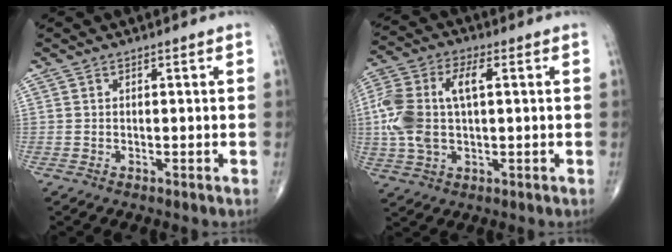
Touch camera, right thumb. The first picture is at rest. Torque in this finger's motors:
{"motor_torque": [1.66, 1.76, 0.57, -0.35, 0.32]}